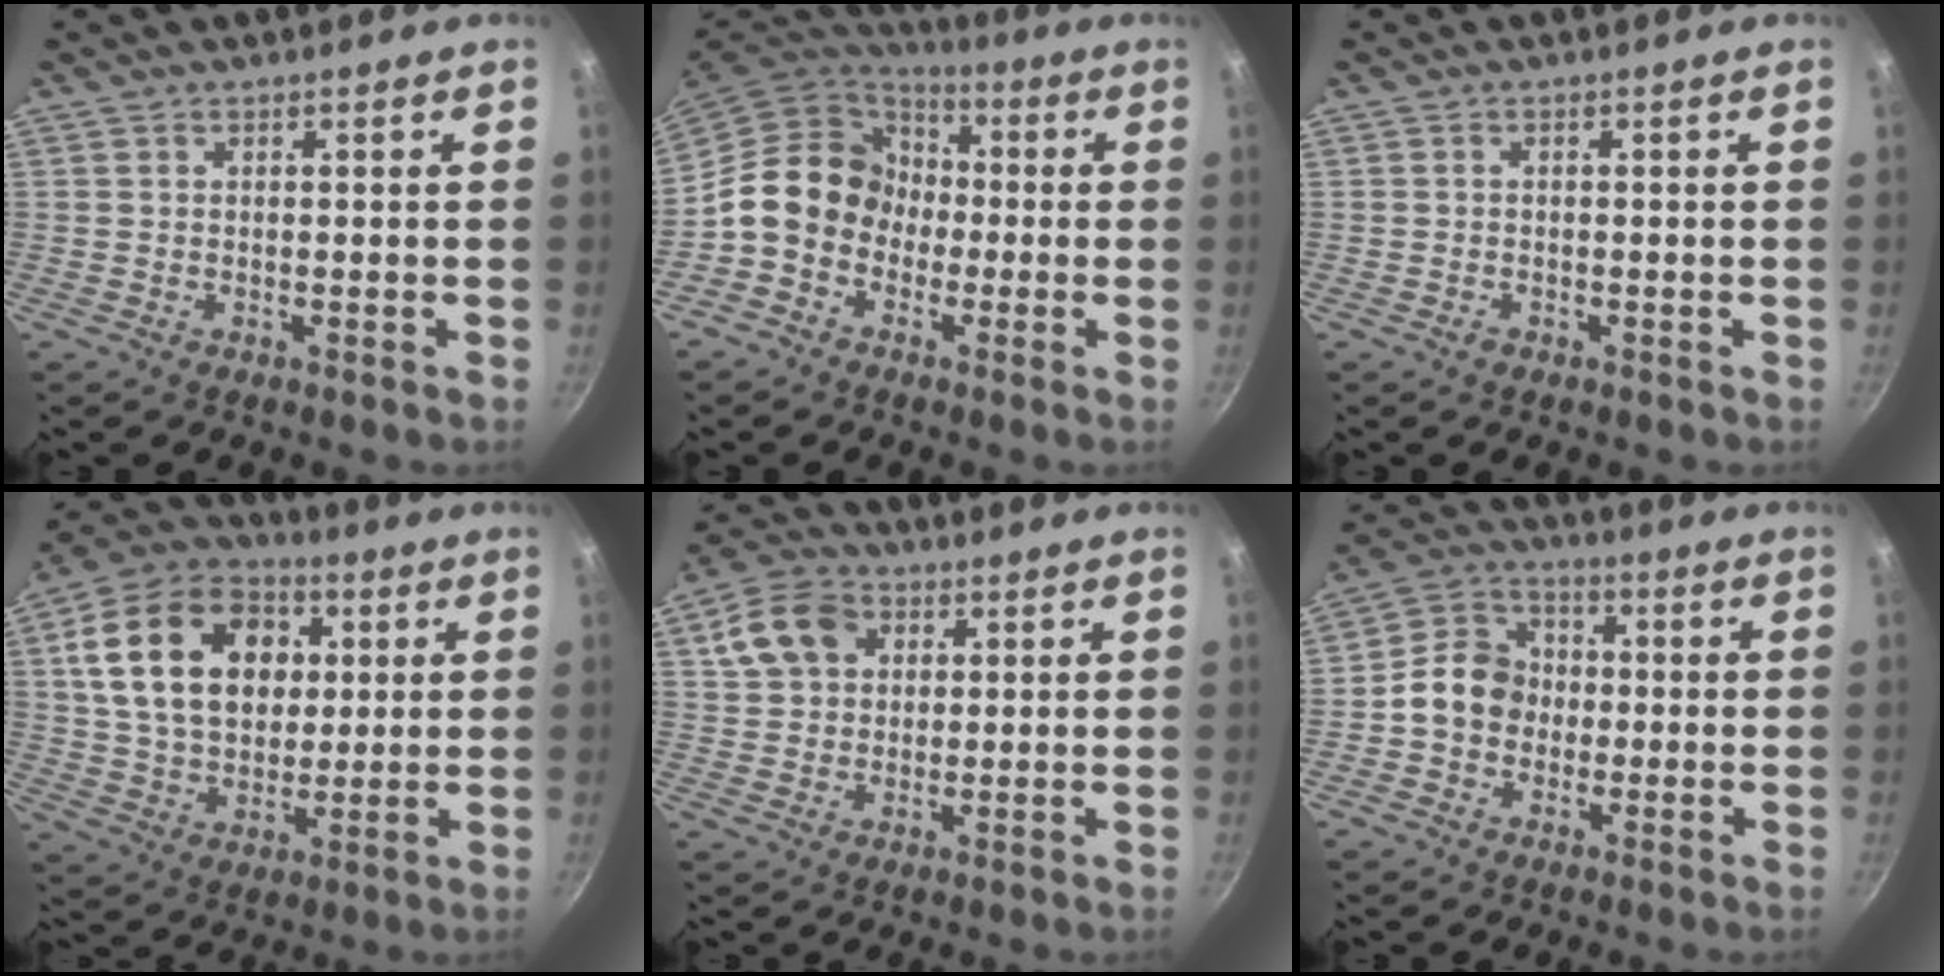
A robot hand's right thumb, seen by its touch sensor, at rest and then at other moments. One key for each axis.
{"total": 13.3, "fx": -1.7, "fy": 11.3, "fz": 6.7, "tx": -0.071, "ty": 0.043, "tz": -0.051}
{"total": 0.9, "fx": -0.6, "fy": 0.6, "fz": 0.4, "tx": -0.007, "ty": 0.003, "tz": -0.012}
{"total": 20.7, "fx": 4.7, "fy": 14.9, "fz": 13.6, "tx": -0.213, "ty": 0.010, "tz": 0.076}
{"total": 10.0, "fx": 3.3, "fy": 7.8, "fz": 5.3, "tx": -0.079, "ty": 0.010, "tz": 0.050}
{"total": 9.8, "fx": -1.0, "fy": 8.3, "fz": 5.0, "tx": -0.054, "ty": 0.026, "tz": -0.038}